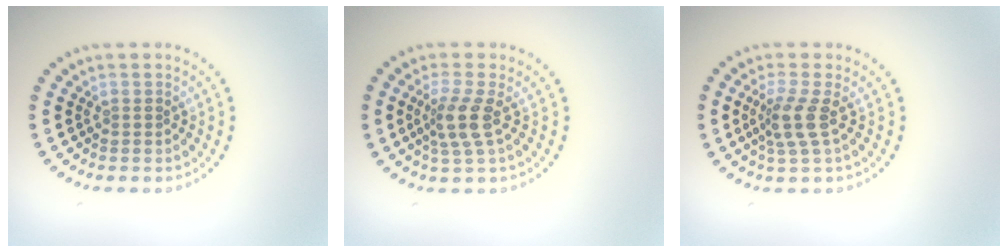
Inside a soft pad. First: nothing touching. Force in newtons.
{"total": 2.8, "press": 2.2, "slide": 1.7}
{"total": 2.6, "press": 1.9, "slide": 1.7}